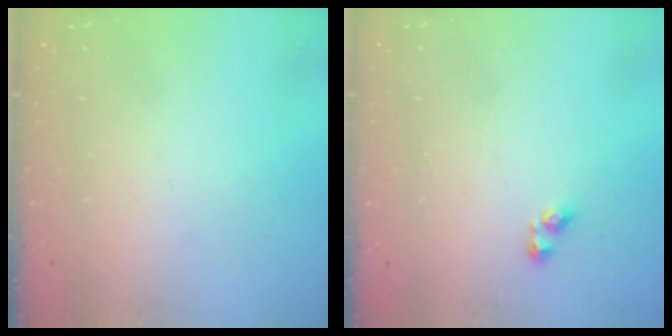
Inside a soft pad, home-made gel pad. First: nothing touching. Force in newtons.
{"total": 3.6, "press": 3.6, "slide": 0.1}